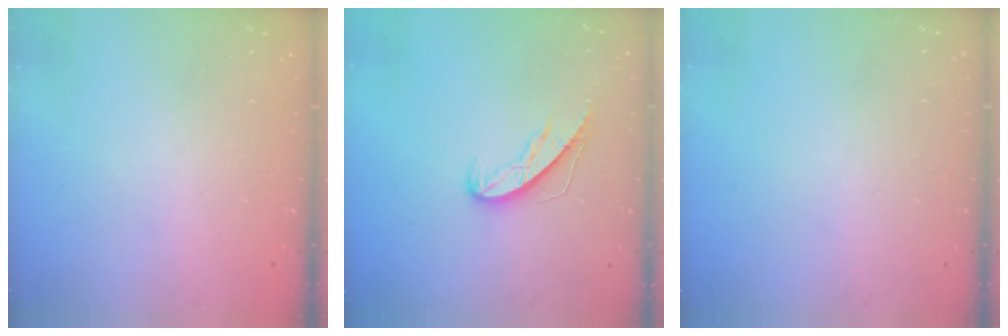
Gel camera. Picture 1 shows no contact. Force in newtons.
{"total": 5.7, "press": 5.7, "slide": 0.4}
{"total": 0.0}